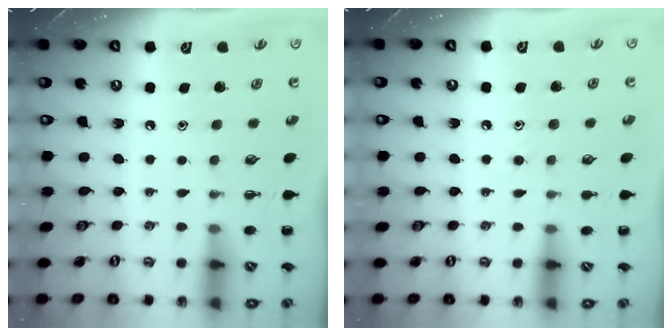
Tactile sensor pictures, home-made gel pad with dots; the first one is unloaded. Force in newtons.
{"total": 7.1, "press": 6.6, "slide": 2.4}